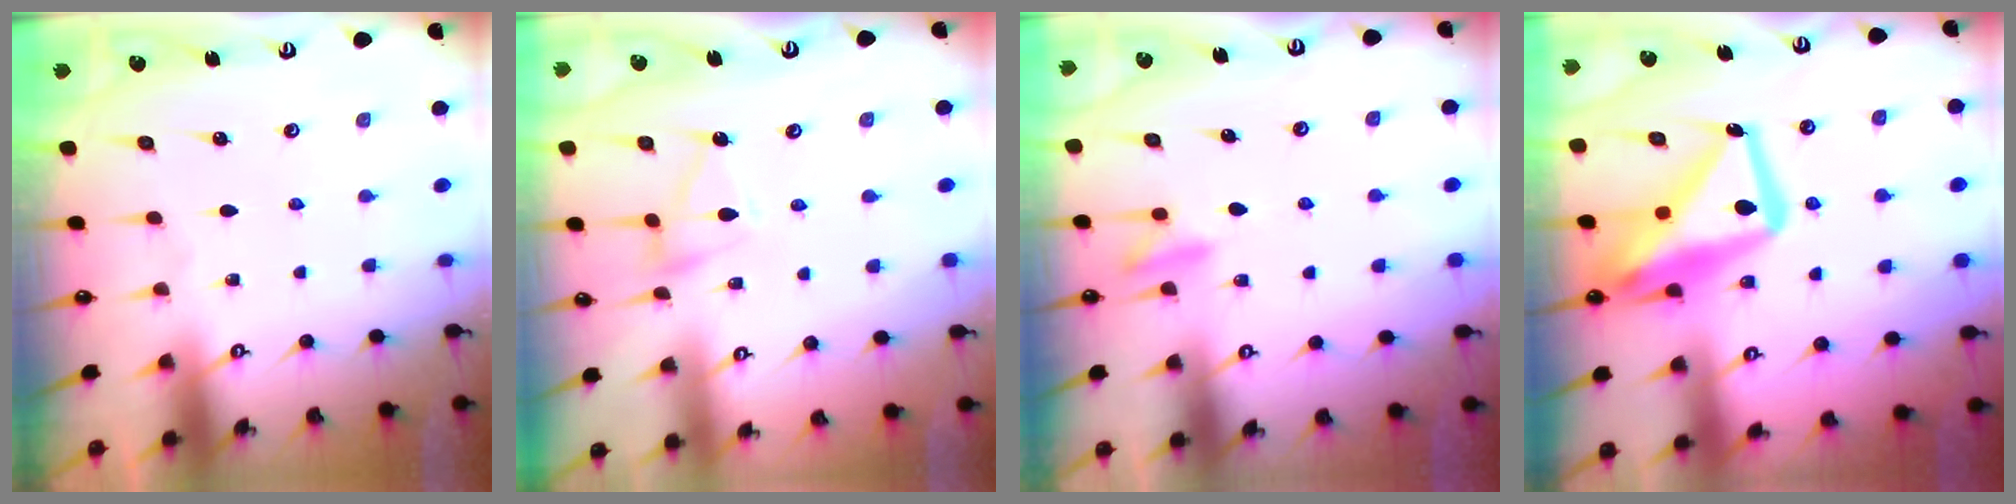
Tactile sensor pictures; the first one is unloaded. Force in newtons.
{"total": 8.5, "press": 8.4, "slide": 0.6}
{"total": 9.0, "press": 8.9, "slide": 1.2}
{"total": 18.3, "press": 18.2, "slide": 1.8}